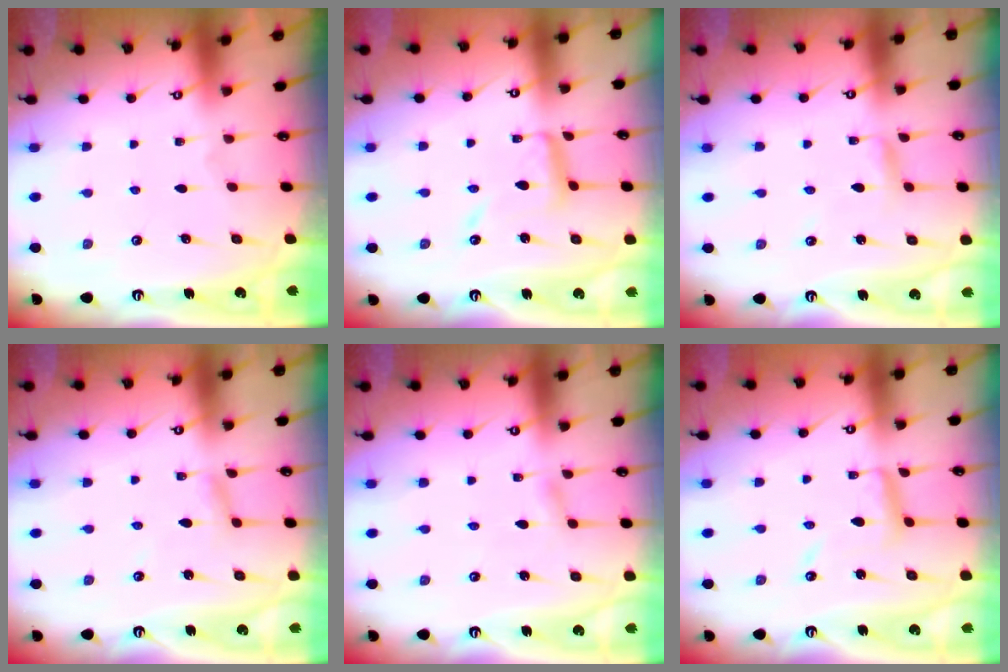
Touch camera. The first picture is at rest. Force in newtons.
{"total": 10.4, "press": 10.4, "slide": 0.9}
{"total": 2.4, "press": 2.4, "slide": 0.2}
{"total": 2.9, "press": 2.9, "slide": 0.3}
{"total": 2.9, "press": 2.9, "slide": 0.3}
{"total": 8.4, "press": 8.4, "slide": 0.6}